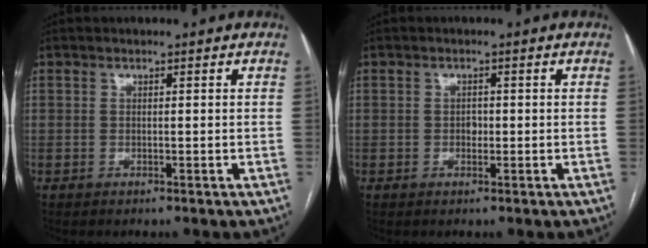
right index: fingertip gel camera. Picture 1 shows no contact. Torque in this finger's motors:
{"motor_torque": [0.38, 0.21, -0.01, 0.01]}